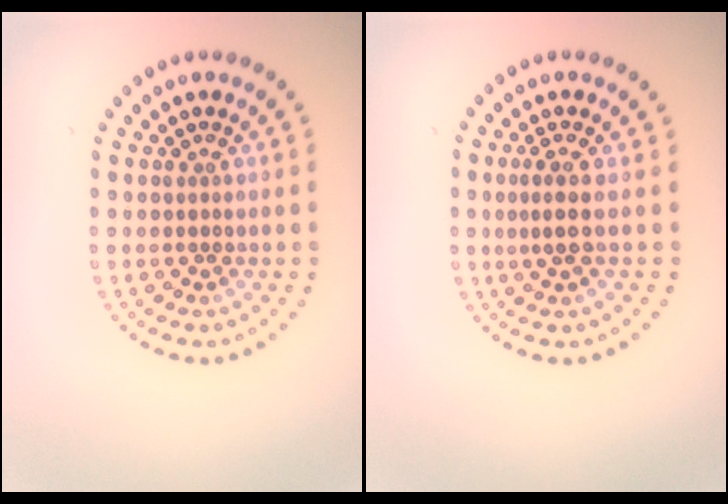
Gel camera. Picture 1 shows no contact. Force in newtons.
{"total": 2.0, "press": 1.5, "slide": 1.4}